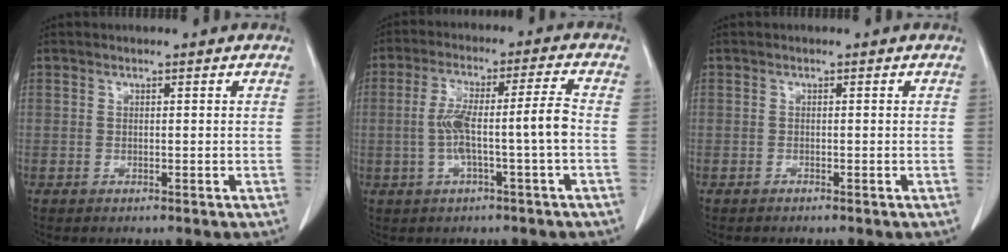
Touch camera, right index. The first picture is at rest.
{"total": 8.4, "force": [-1.4, -0.1, 8.3], "torque": [-0.159, 0.025, -0.019]}
{"total": 0.0}